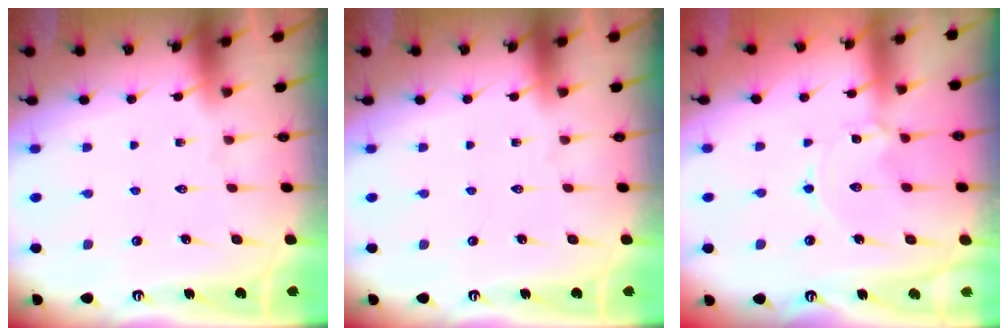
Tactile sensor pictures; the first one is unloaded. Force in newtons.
{"total": 0.0}
{"total": 1.2, "press": 1.2, "slide": 0.2}